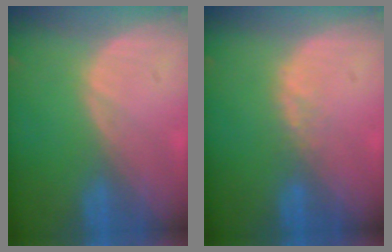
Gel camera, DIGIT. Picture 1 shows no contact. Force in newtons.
{"total": 1.0, "press": 1.0, "slide": 0.2}